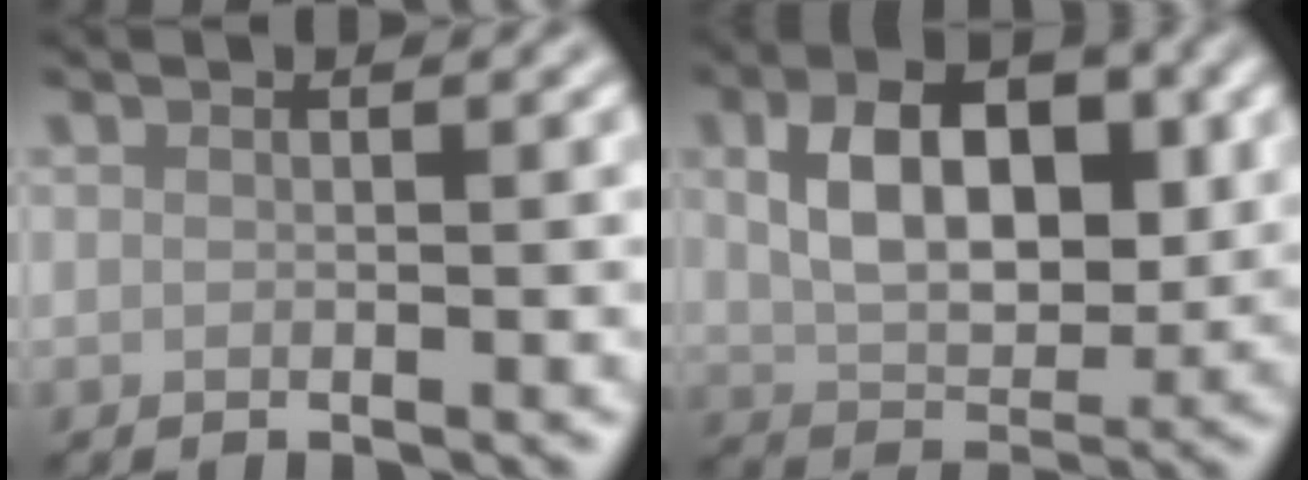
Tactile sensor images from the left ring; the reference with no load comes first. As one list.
[{"total": 7.7, "force": [1.5, 4.5, 6.1], "torque": [-0.095, 0.004, 0.025]}]